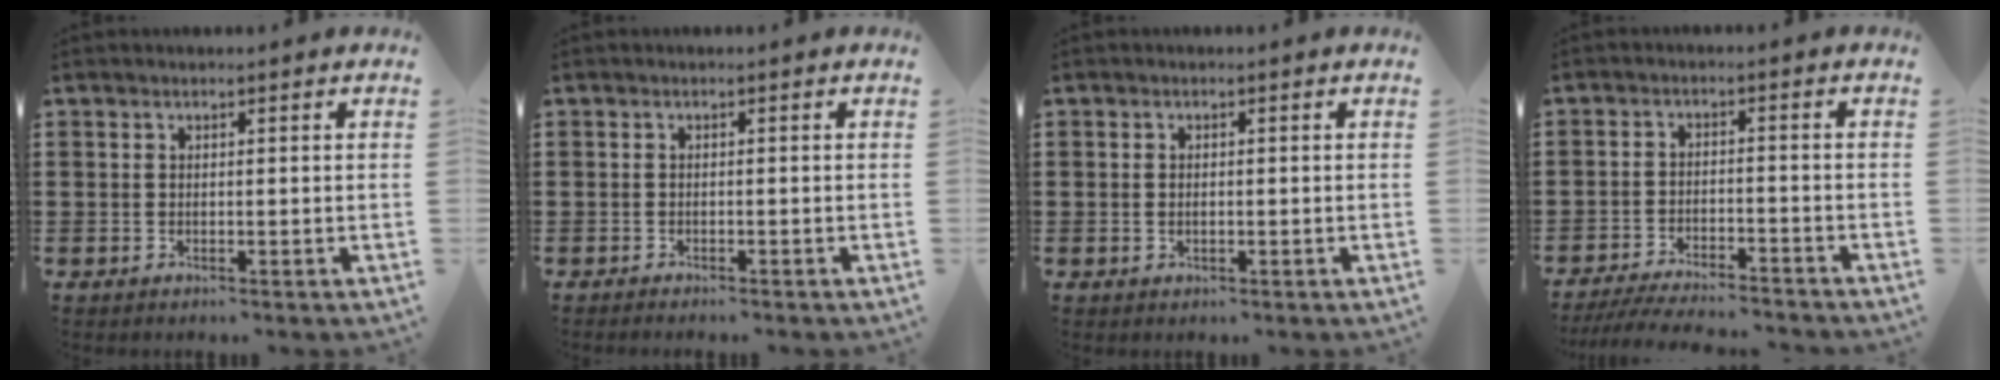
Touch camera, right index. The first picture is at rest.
{"total": 0.7, "force": [-0.7, -0.2, 0.1], "torque": [-0.005, -0.005, -0.014]}
{"total": 0.8, "force": [-0.2, 0.3, 0.8], "torque": [-0.018, -0.002, -0.003]}
{"total": 4.3, "force": [-4.2, -0.1, 1.1], "torque": [-0.027, -0.008, -0.084]}